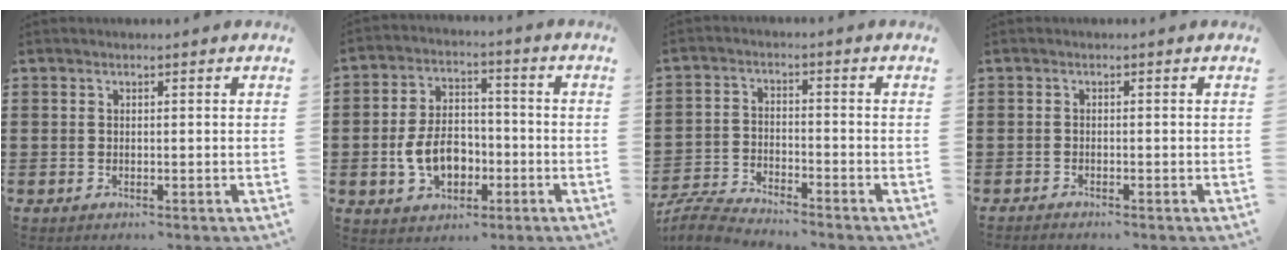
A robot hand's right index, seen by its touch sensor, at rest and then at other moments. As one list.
[{"total": 8.1, "force": [-2.1, 5.5, 5.6], "torque": [-0.105, 0.003, -0.042]}, {"total": 5.2, "force": [-5.1, 0.2, 0.9], "torque": [-0.037, -0.002, -0.109]}, {"total": 0.8, "force": [-0.8, 0.0, 0.0], "torque": [-0.002, 0.000, -0.017]}]